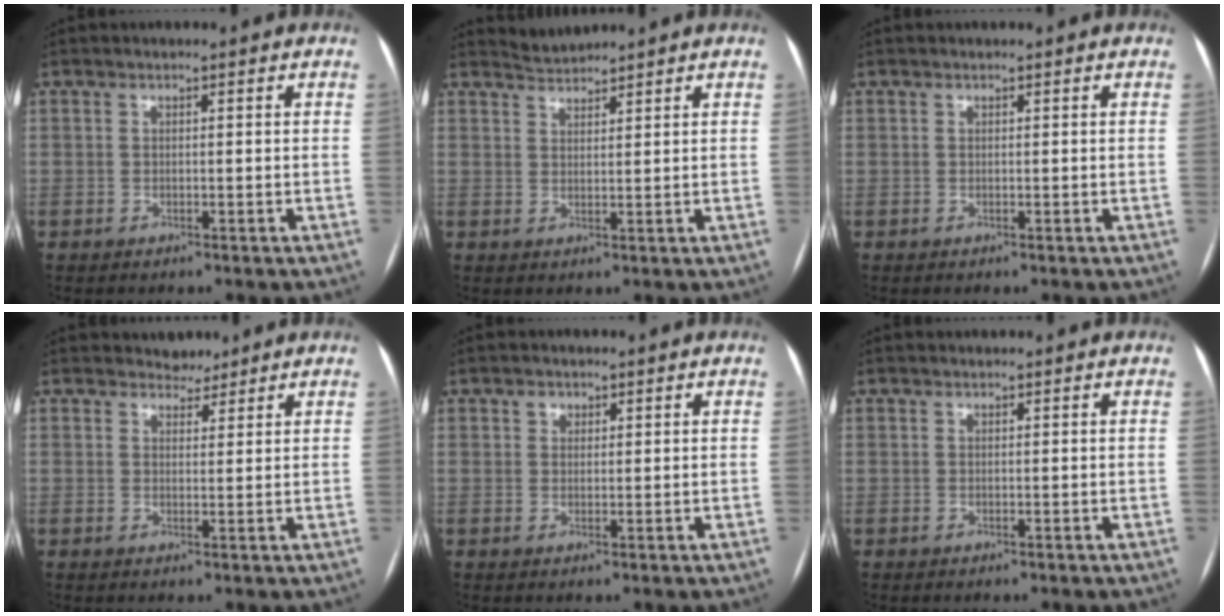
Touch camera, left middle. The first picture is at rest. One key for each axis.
{"total": 2.3, "fx": 2.2, "fy": -0.3, "fz": -0.6, "tx": 0.002, "ty": 0.004, "tz": 0.048}
{"total": 0.0}
{"total": 2.5, "fx": 2.2, "fy": 1.1, "fz": -0.1, "tx": 0.005, "ty": 0.000, "tz": 0.032}
{"total": 1.6, "fx": 0.9, "fy": 1.2, "fz": 0.3, "tx": -0.002, "ty": 0.000, "tz": 0.012}
{"total": 0.8, "fx": 0.7, "fy": 0.2, "fz": 0.1, "tx": -0.006, "ty": 0.015, "tz": 0.015}